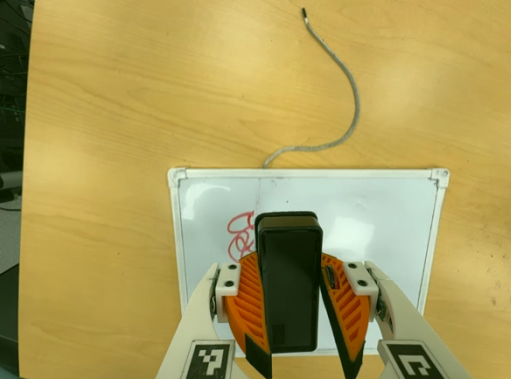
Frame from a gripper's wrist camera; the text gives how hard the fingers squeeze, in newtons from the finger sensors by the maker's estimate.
{"total": 9.6, "left": 9.1, "right": 10.2}